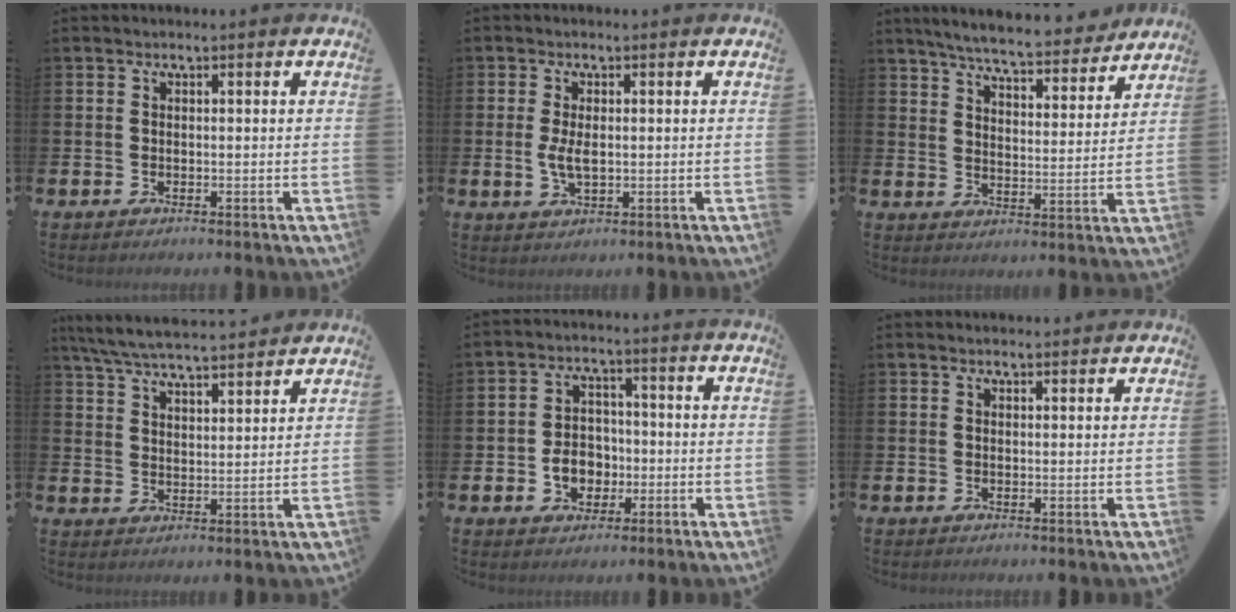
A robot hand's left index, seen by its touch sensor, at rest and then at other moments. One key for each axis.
{"total": 3.1, "fx": 0.1, "fy": 1.4, "fz": 2.7, "tx": -0.046, "ty": 0.002, "tz": -0.002}
{"total": 6.8, "fx": 6.4, "fy": 0.7, "fz": 1.9, "tx": -0.057, "ty": -0.041, "tz": 0.110}
{"total": 6.5, "fx": 6.3, "fy": 0.5, "fz": 1.6, "tx": -0.056, "ty": -0.031, "tz": 0.113}
{"total": 5.0, "fx": -1.2, "fy": 4.2, "fz": 2.5, "tx": -0.032, "ty": 0.000, "tz": -0.030}
{"total": 1.0, "fx": 1.0, "fy": 0.3, "fz": 0.1, "tx": 0.009, "ty": -0.002, "tz": 0.016}